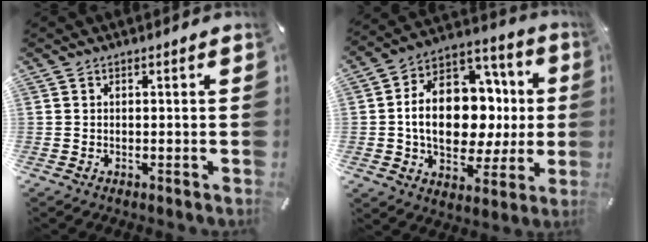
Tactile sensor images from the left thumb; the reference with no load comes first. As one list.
[{"total": 19.1, "force": [-0.7, 14.0, 12.9], "torque": [-0.219, -0.002, -0.003]}]